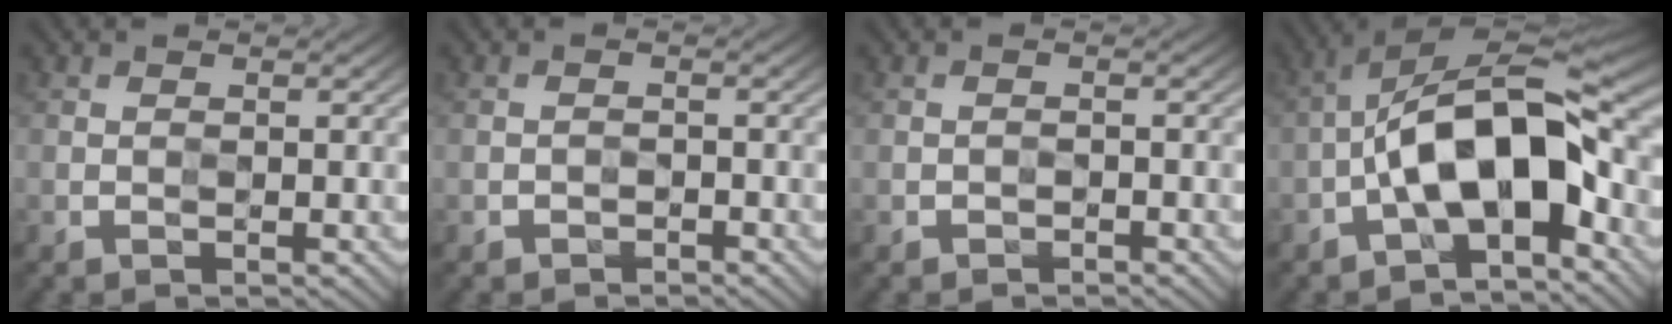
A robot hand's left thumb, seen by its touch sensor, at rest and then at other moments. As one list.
[{"total": 0.9, "force": [-0.7, 0.3, -0.4], "torque": [0.012, 0.003, -0.015]}, {"total": 0.7, "force": [-0.6, 0.1, -0.3], "torque": [0.010, 0.003, -0.009]}, {"total": 12.8, "force": [-3.0, 5.3, 11.3], "torque": [-0.196, 0.015, -0.061]}]